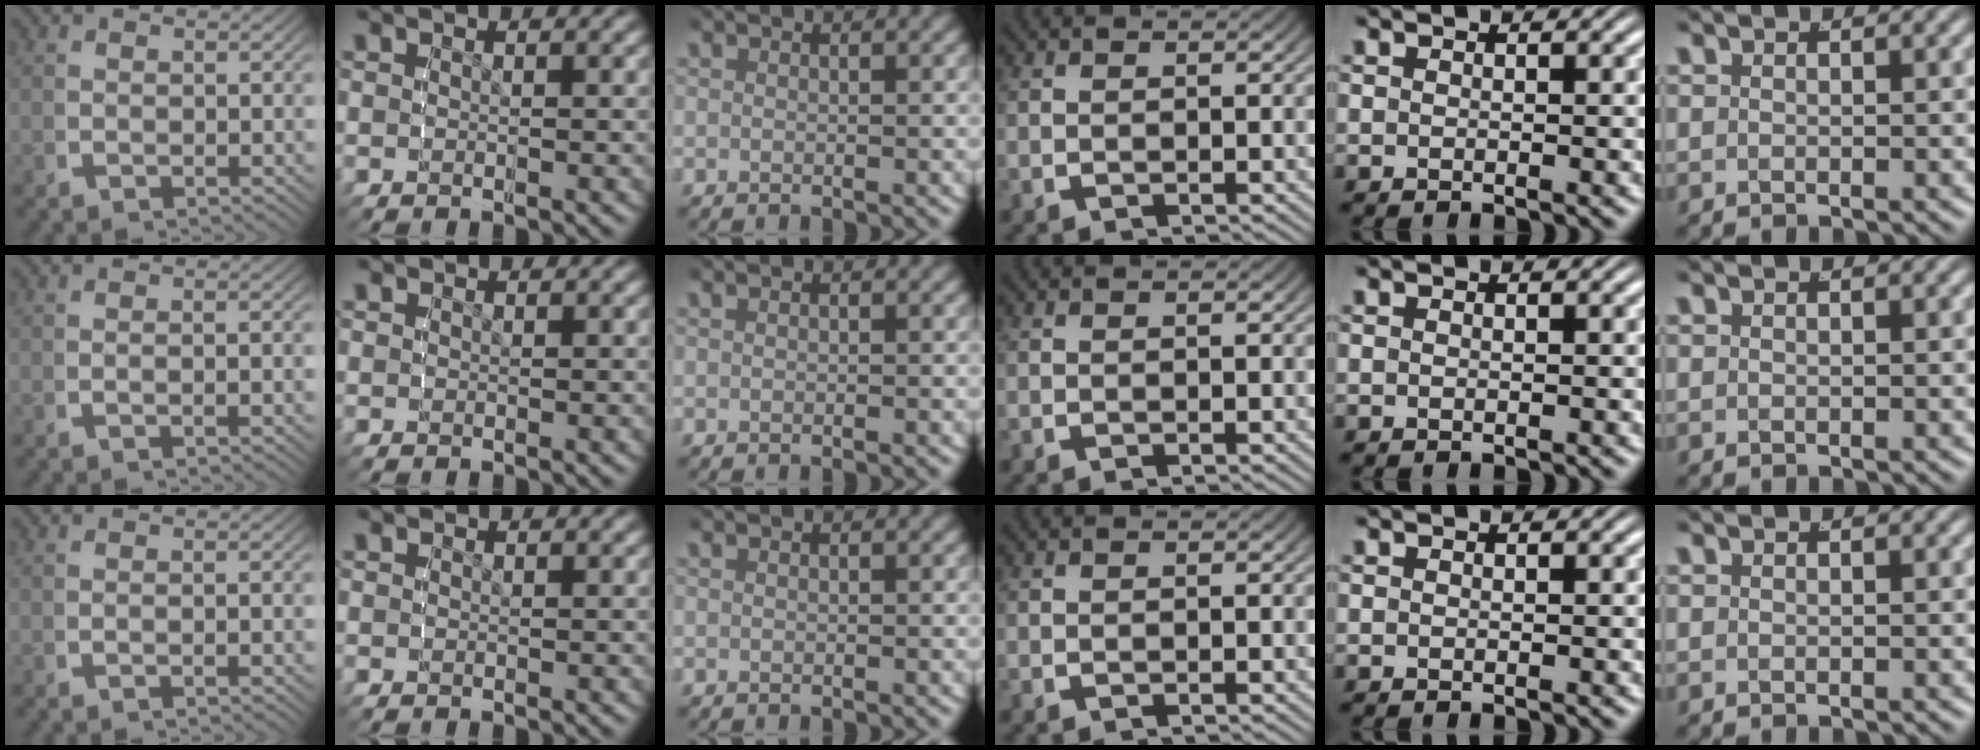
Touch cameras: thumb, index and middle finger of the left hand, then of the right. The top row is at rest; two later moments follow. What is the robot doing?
{"motion": "lift_and_place", "object": "toy banana"}